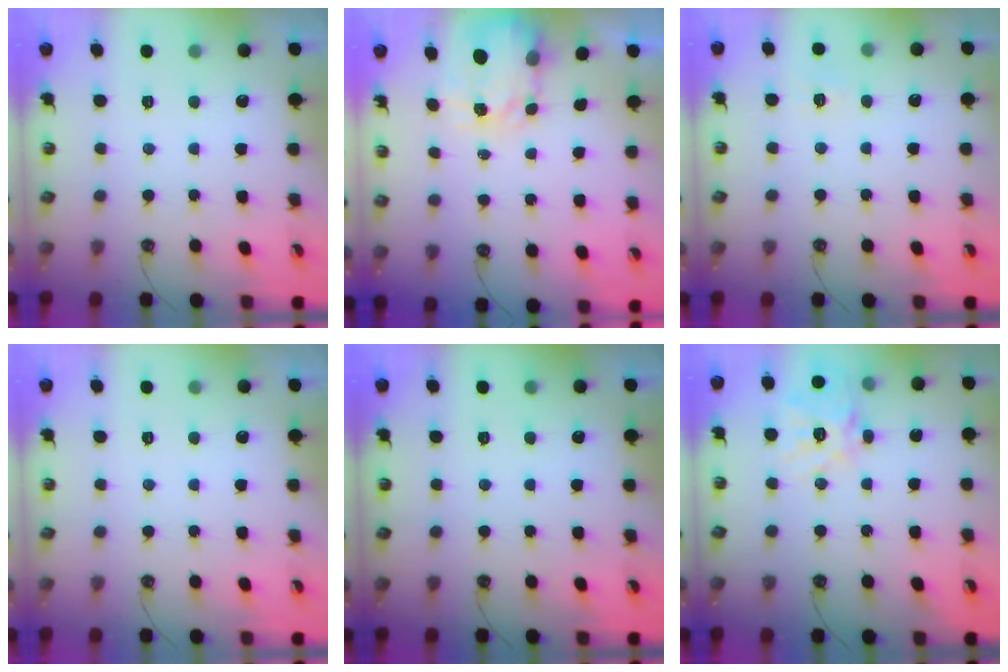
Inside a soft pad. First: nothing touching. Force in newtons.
{"total": 3.4, "press": 3.4, "slide": 0.5}
{"total": 5.8, "press": 5.8, "slide": 0.6}
{"total": 0.0}
{"total": 0.0}
{"total": 14.2, "press": 14.0, "slide": 1.9}